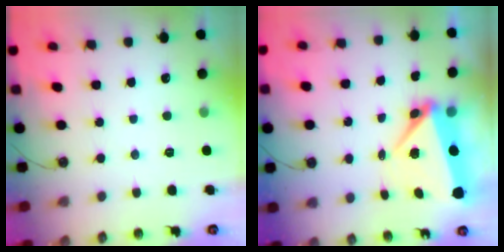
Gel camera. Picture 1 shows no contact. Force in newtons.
{"total": 6.7, "press": 6.7, "slide": 1.0}